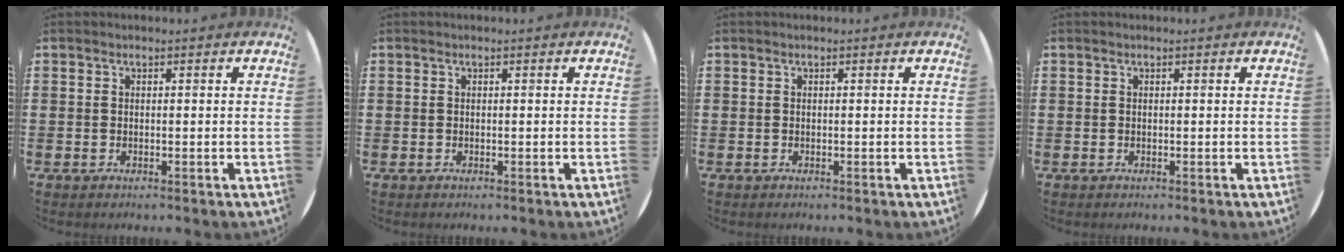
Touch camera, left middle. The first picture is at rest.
{"total": 0.0}
{"total": 0.0}
{"total": 0.0}